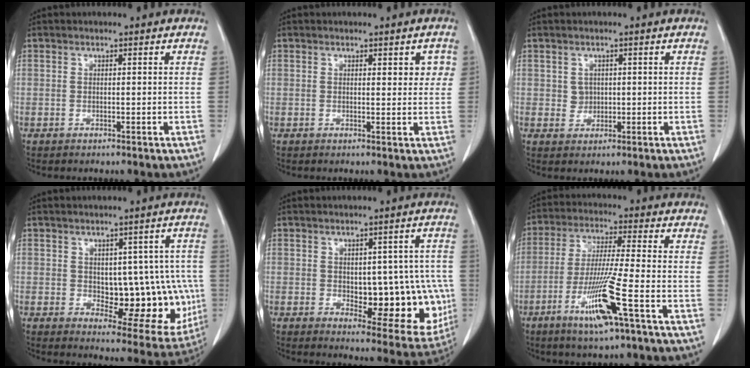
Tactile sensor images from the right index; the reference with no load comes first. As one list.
[{"total": 2.8, "force": [1.0, 1.2, 2.3], "torque": [-0.021, 0.002, 0.011]}, {"total": 1.9, "force": [0.4, 1.7, 0.6], "torque": [-0.008, -0.001, 0.009]}, {"total": 13.1, "force": [-0.5, 6.7, 11.2], "torque": [-0.122, 0.012, 0.016]}, {"total": 13.5, "force": [-1.4, 6.6, 11.7], "torque": [-0.133, 0.009, 0.005]}, {"total": 11.1, "force": [-4.9, -0.7, 10.0], "torque": [-0.196, -0.022, -0.094]}]